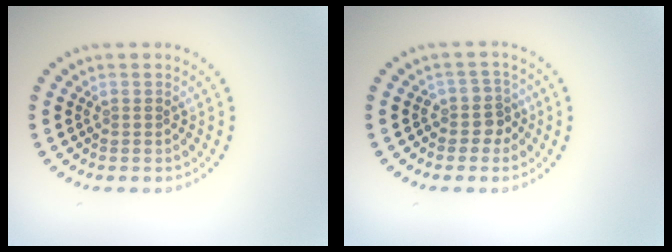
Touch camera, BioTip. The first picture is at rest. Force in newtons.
{"total": 2.0, "press": 1.6, "slide": 1.2}